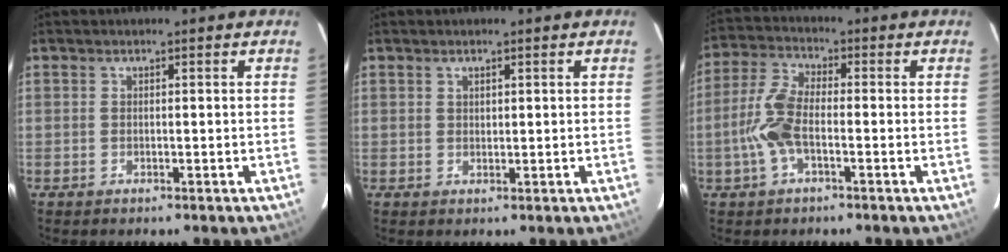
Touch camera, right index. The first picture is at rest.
{"total": 1.1, "force": [0.7, 0.7, 0.5], "torque": [-0.005, 0.003, 0.013]}
{"total": 8.2, "force": [-2.3, 3.2, 7.2], "torque": [-0.163, 0.009, -0.050]}